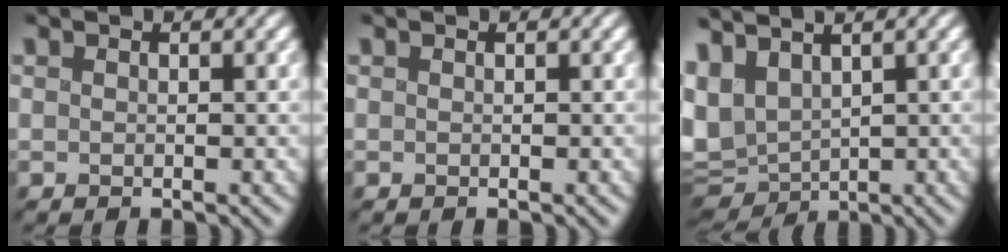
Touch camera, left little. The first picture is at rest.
{"total": 0.0}
{"total": 6.3, "force": [0.8, 4.4, 4.5], "torque": [-0.097, -0.001, 0.041]}